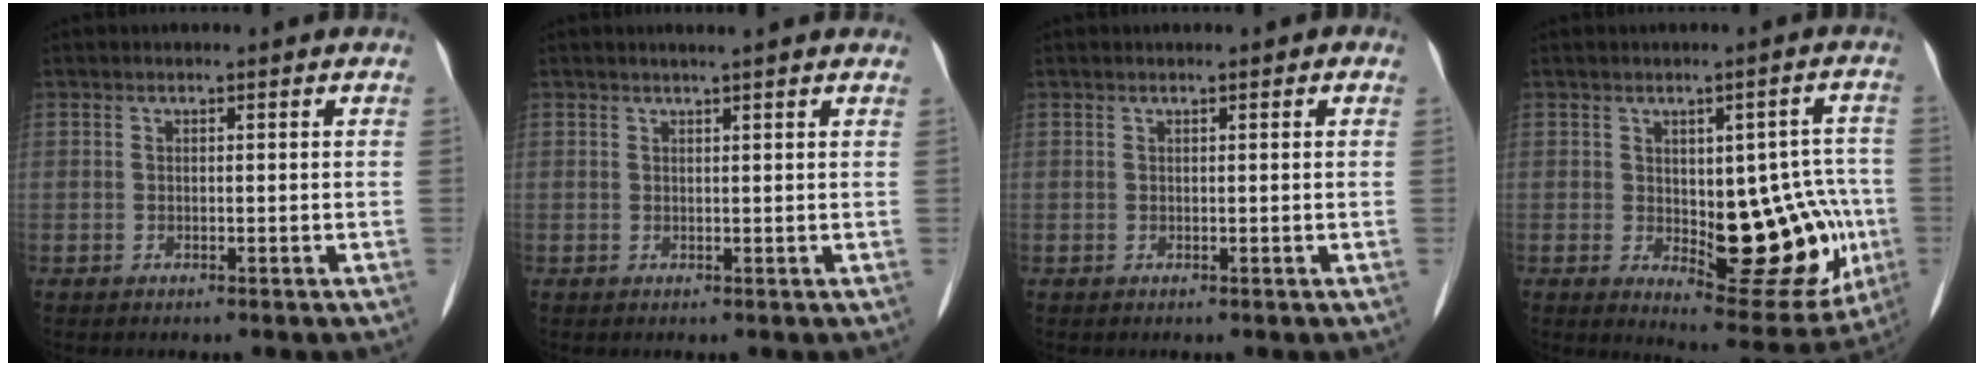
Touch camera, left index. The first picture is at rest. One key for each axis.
{"total": 4.8, "fx": 4.2, "fy": 0.5, "fz": 2.4, "tx": -0.031, "ty": 0.021, "tz": 0.047}
{"total": 0.8, "fx": 0.4, "fy": 0.2, "fz": 0.6, "tx": -0.013, "ty": 0.005, "tz": 0.004}
{"total": 14.9, "fx": -2.4, "fy": 6.1, "fz": 13.4, "tx": -0.154, "ty": 0.008, "tz": -0.011}